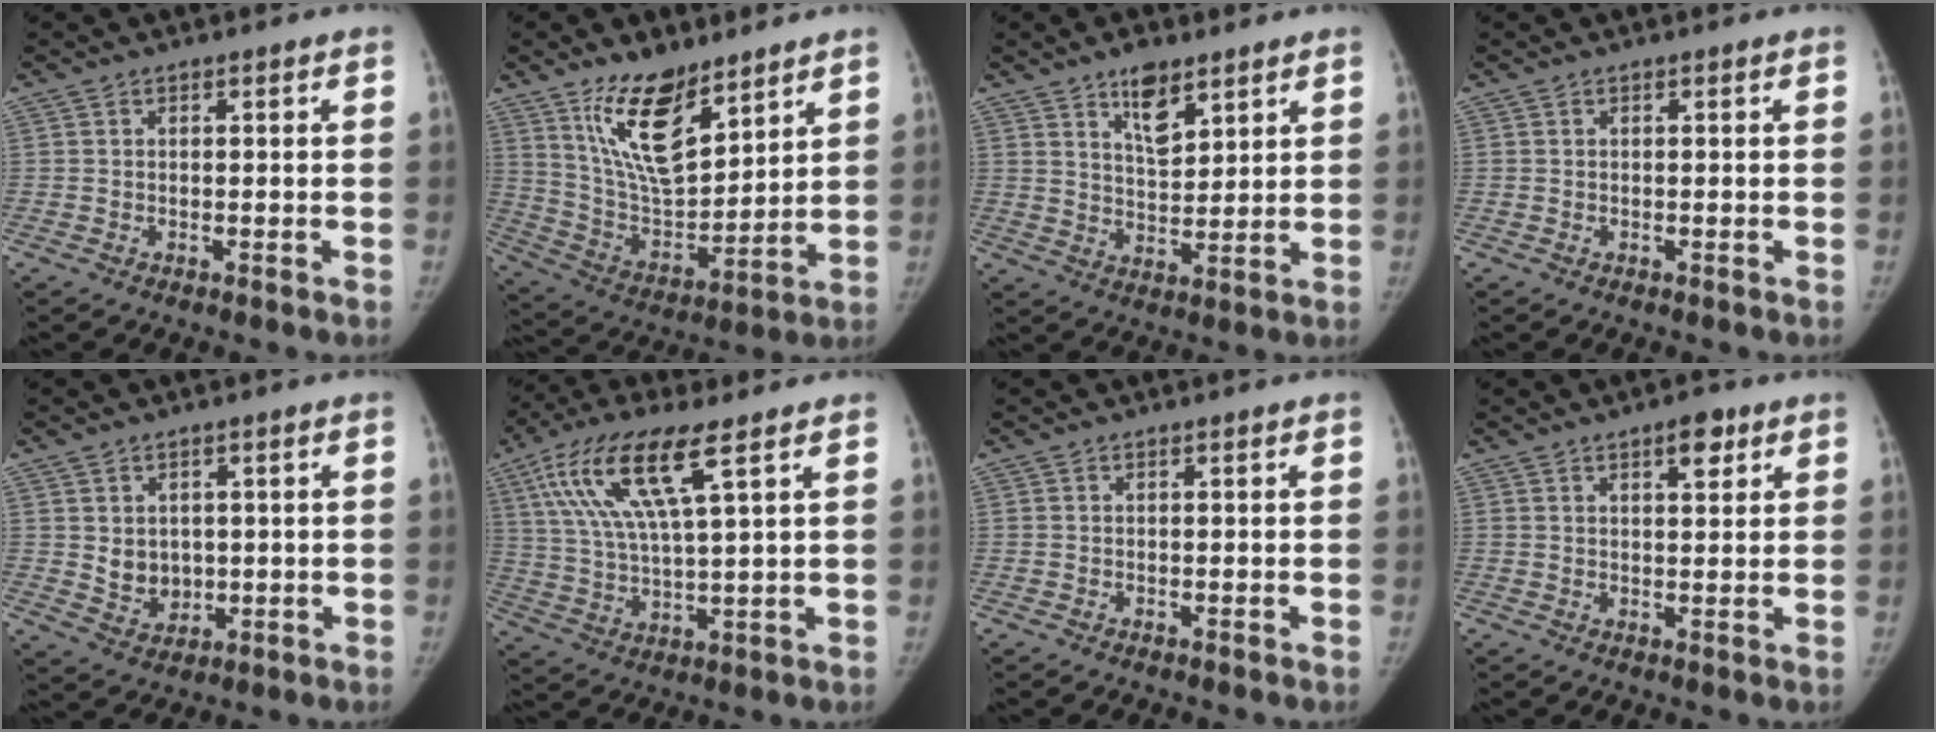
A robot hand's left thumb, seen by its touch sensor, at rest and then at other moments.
{"total": 16.4, "force": [10.5, 7.1, 10.5], "torque": [-0.145, -0.071, 0.206]}
{"total": 7.8, "force": [5.0, 3.5, 4.9], "torque": [-0.059, -0.035, 0.085]}
{"total": 0.0}
{"total": 5.5, "force": [0.6, 4.6, 3.0], "torque": [-0.026, -0.011, 0.026]}
{"total": 15.2, "force": [6.9, 3.6, 13.0], "torque": [-0.277, -0.012, 0.133]}
{"total": 0.0}
{"total": 4.5, "force": [2.5, 1.9, 3.1], "torque": [-0.031, -0.011, 0.034]}